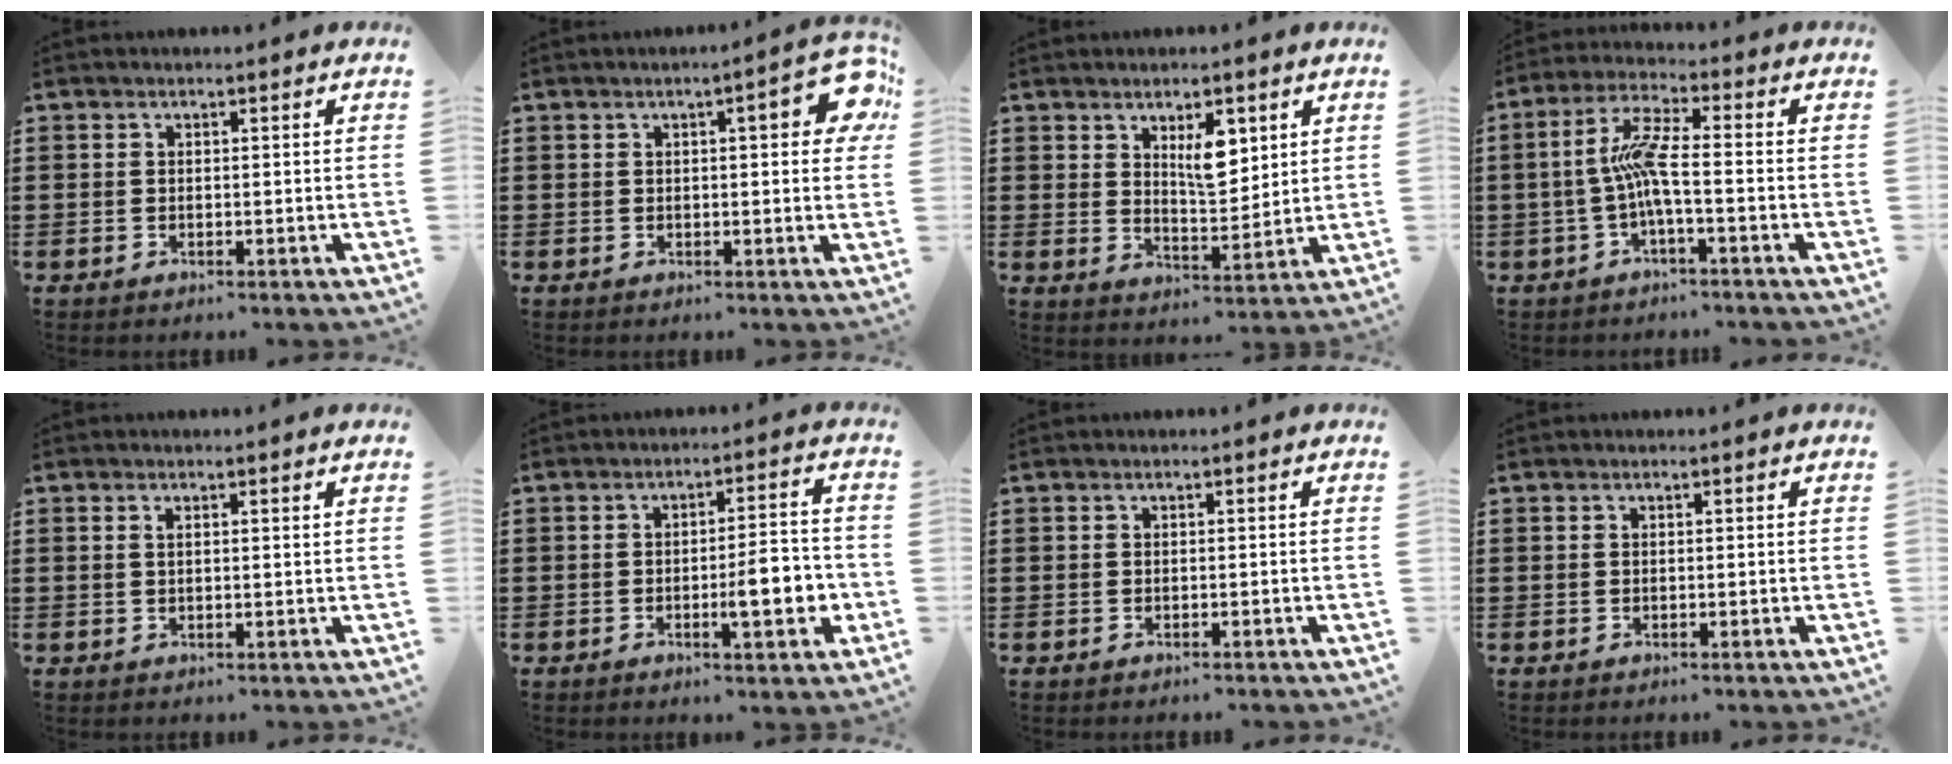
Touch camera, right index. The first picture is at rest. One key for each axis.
{"total": 6.1, "fx": 1.8, "fy": 1.2, "fz": 5.8, "tx": -0.078, "ty": -0.002, "tz": 0.023}
{"total": 6.1, "fx": 2.7, "fy": 2.5, "fz": 4.8, "tx": -0.070, "ty": -0.007, "tz": 0.041}
{"total": 6.8, "fx": -1.3, "fy": 0.9, "fz": 6.6, "tx": -0.149, "ty": -0.009, "tz": -0.035}
{"total": 1.1, "fx": 0.4, "fy": 0.2, "fz": 1.0, "tx": -0.021, "ty": 0.002, "tz": 0.007}
{"total": 7.1, "fx": -1.8, "fy": 1.8, "fz": 6.6, "tx": -0.083, "ty": -0.007, "tz": -0.033}
{"total": 0.0}
{"total": 0.0}